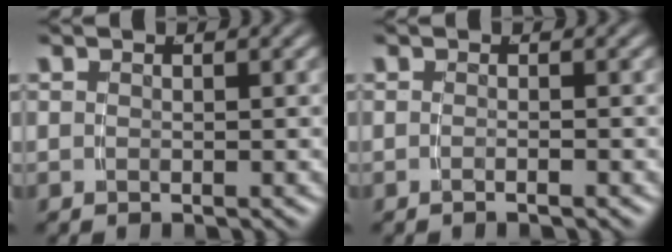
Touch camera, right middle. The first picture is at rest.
{"total": 0.9, "force": [-0.8, -0.5, 0.1], "torque": [-0.007, 0.001, -0.014]}